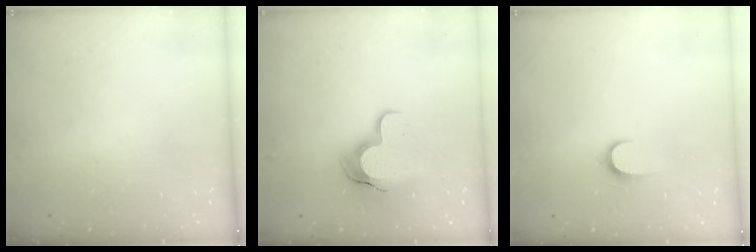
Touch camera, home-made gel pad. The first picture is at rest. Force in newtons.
{"total": 11.8, "press": 11.7, "slide": 1.0}
{"total": 6.1, "press": 6.1, "slide": 0.6}